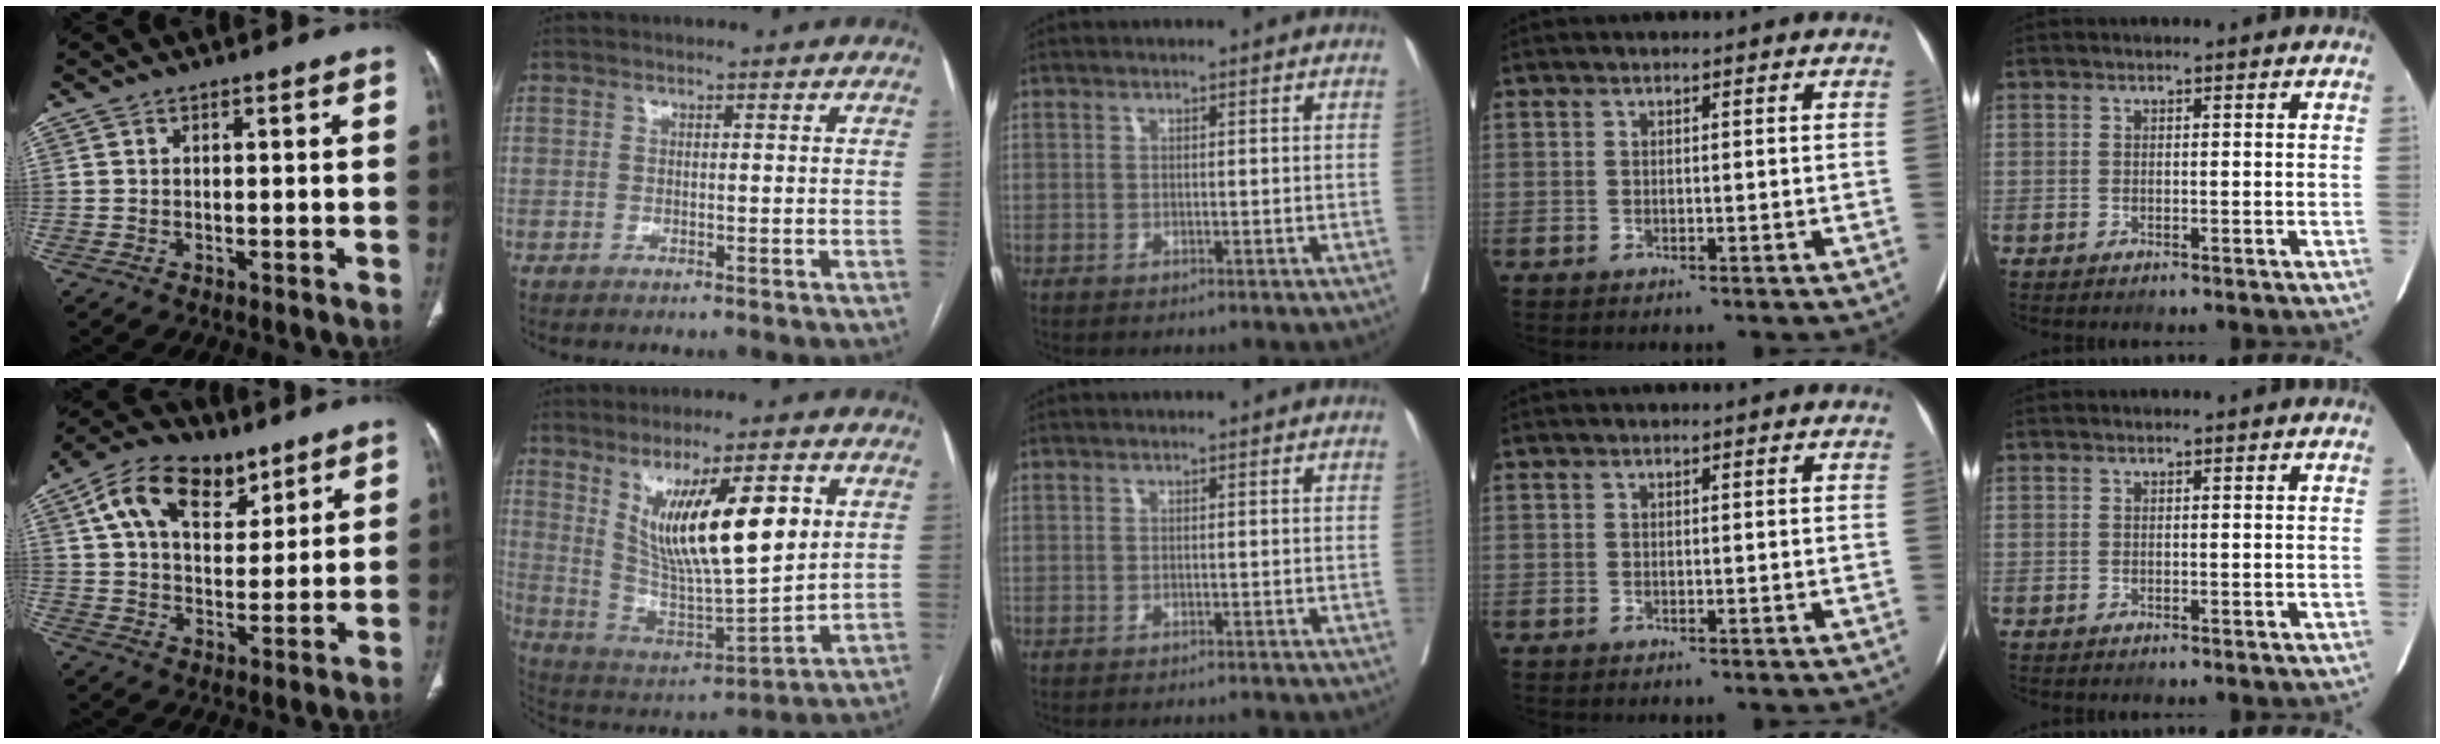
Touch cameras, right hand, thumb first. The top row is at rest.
{"thumb": {"total": 15.0, "force": [7.7, 9.1, 9.1], "torque": [-0.125, -0.014, 0.132]}, "index": {"total": 16.4, "force": [5.6, 2.9, 15.1], "torque": [-0.267, -0.008, 0.109]}, "middle": {"total": 3.2, "force": [-3.1, -0.2, 0.4], "torque": [-0.001, -0.009, -0.037]}}